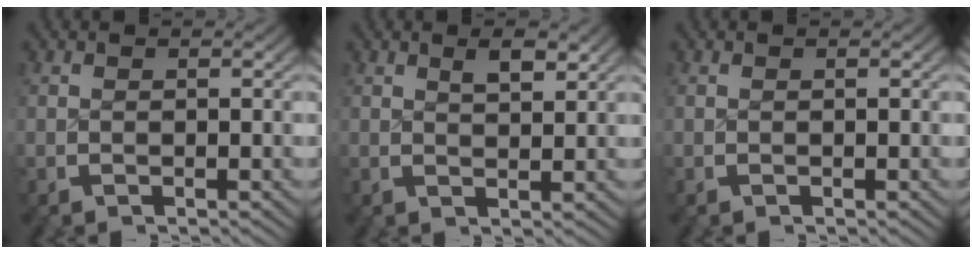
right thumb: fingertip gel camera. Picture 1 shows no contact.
{"total": 2.0, "force": [1.4, 0.5, 1.3], "torque": [-0.013, -0.002, 0.026]}
{"total": 0.0}